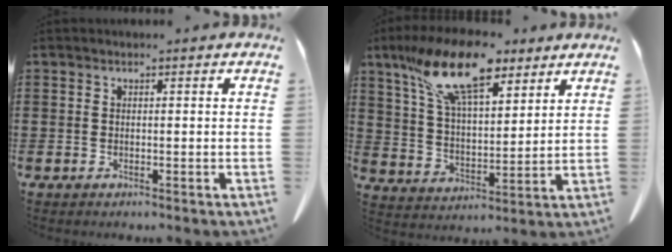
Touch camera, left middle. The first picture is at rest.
{"total": 15.1, "force": [10.0, 5.5, 9.8], "torque": [-0.213, -0.018, 0.178]}